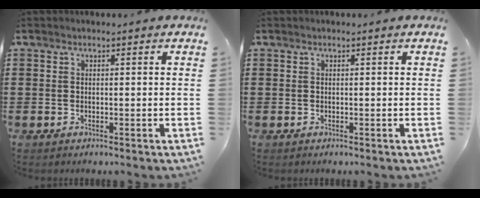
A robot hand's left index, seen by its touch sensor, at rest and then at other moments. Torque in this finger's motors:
{"motor_torque": [1.27, -0.87, -0.01, 0.01]}